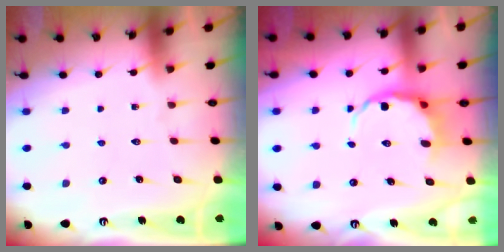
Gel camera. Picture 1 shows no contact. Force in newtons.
{"total": 6.0, "press": 5.5, "slide": 2.3}